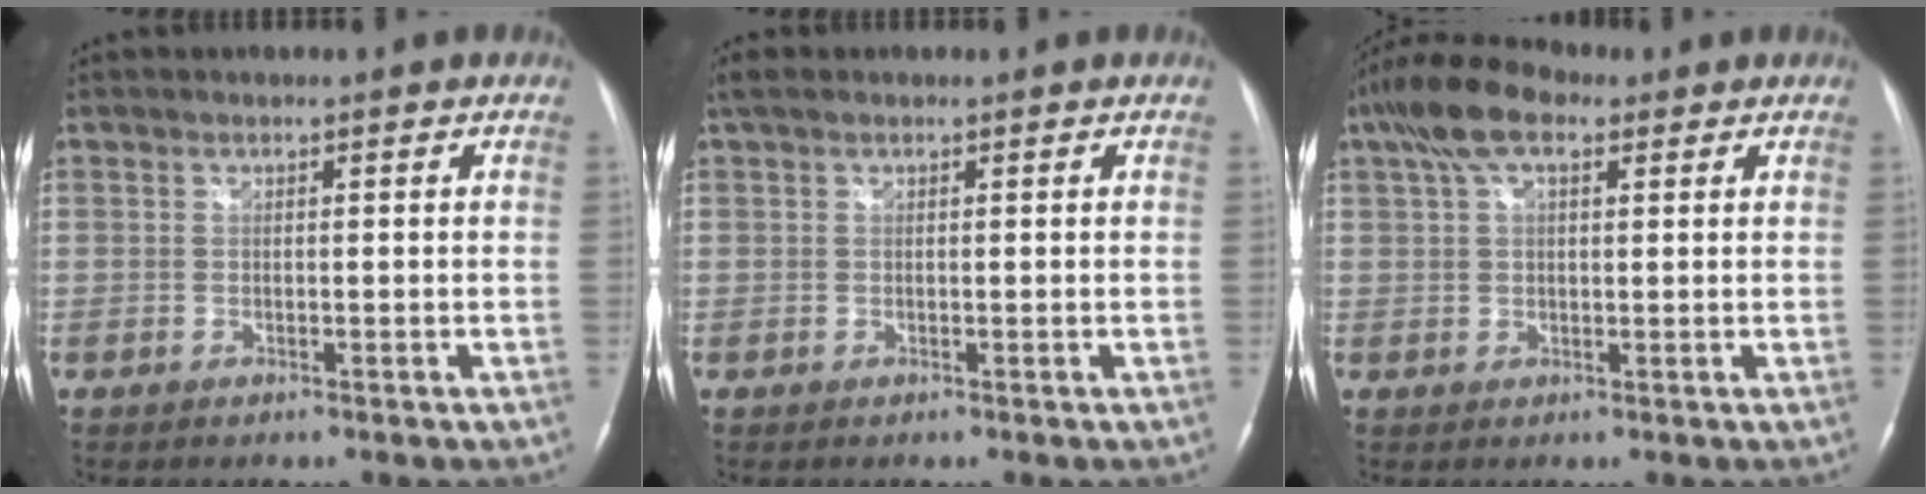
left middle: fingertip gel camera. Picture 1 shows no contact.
{"total": 1.5, "force": [1.0, 0.7, 0.8], "torque": [-0.022, 0.024, 0.020]}
{"total": 7.8, "force": [4.3, 3.4, 5.6], "torque": [-0.118, 0.033, 0.077]}